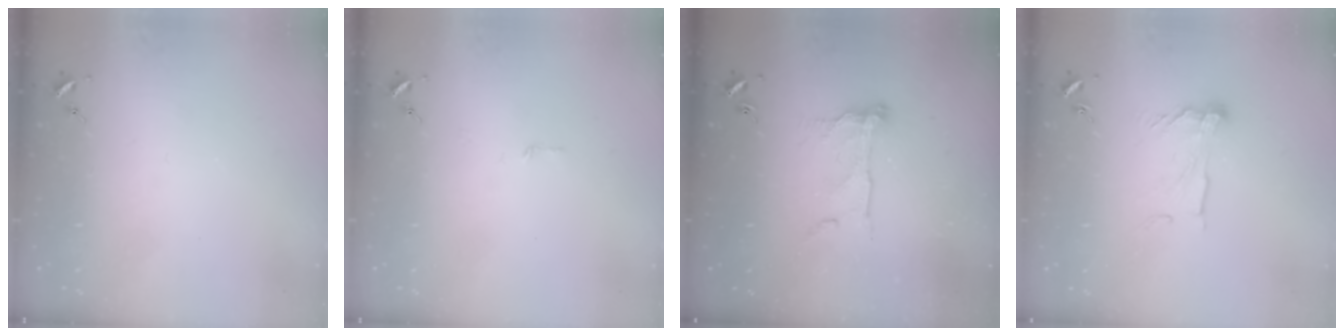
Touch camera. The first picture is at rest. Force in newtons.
{"total": 2.8, "press": 2.8, "slide": 0.2}
{"total": 11.4, "press": 11.3, "slide": 1.0}
{"total": 9.0, "press": 9.0, "slide": 0.3}